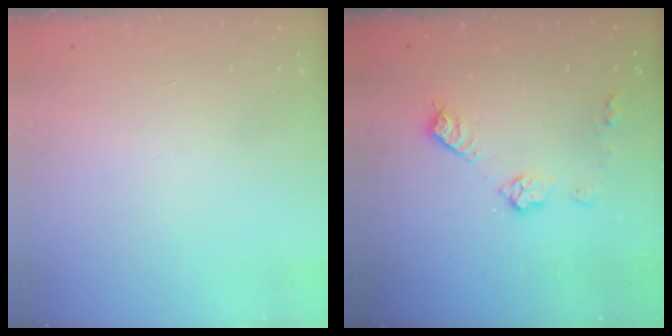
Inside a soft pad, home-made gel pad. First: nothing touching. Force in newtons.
{"total": 9.2, "press": 9.2, "slide": 0.3}